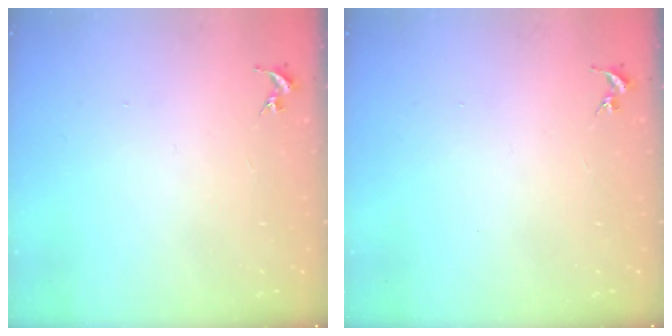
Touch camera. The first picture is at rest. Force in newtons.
{"total": 0.0}